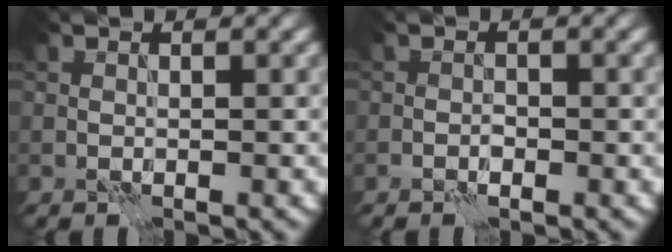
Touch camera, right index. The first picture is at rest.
{"total": 0.8, "force": [-0.4, 0.5, 0.5], "torque": [-0.009, 0.002, -0.010]}